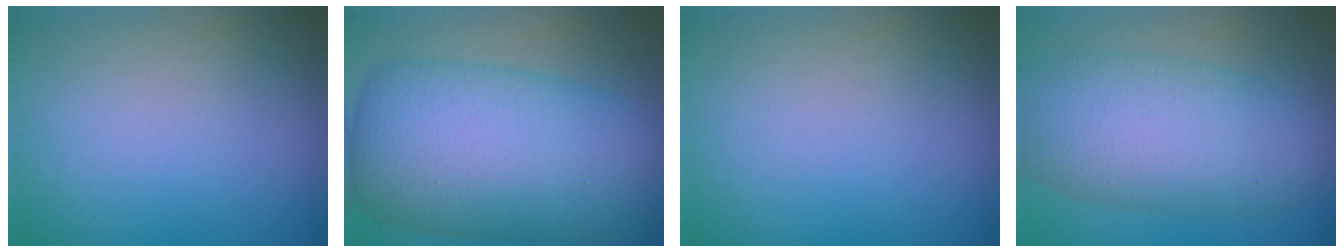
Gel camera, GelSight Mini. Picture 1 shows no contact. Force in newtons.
{"total": 12.9, "press": 12.9, "slide": 0.1}
{"total": 0.0}
{"total": 8.1, "press": 8.1, "slide": 0.2}